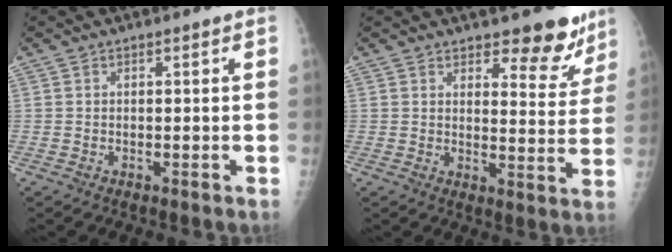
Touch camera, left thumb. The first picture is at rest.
{"total": 8.9, "force": [6.9, 3.5, 4.5], "torque": [-0.018, -0.051, 0.094]}